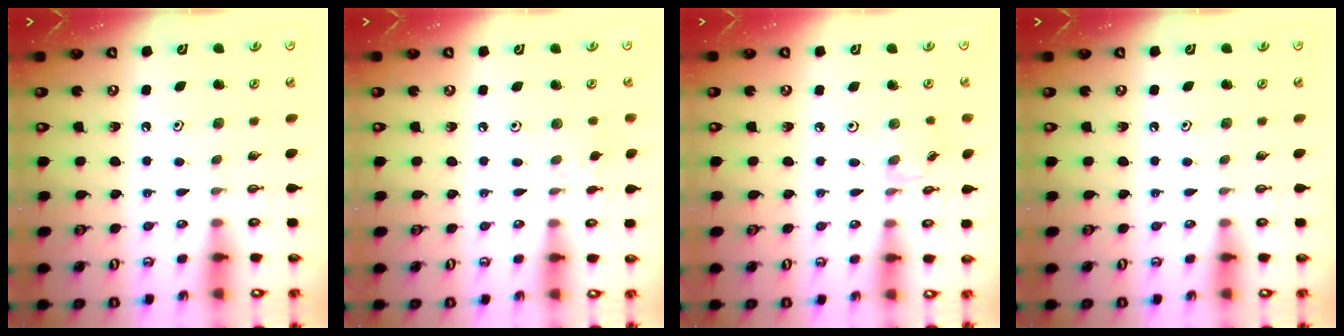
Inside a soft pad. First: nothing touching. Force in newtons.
{"total": 2.4, "press": 2.4, "slide": 0.4}
{"total": 3.1, "press": 3.1, "slide": 0.4}
{"total": 0.0}